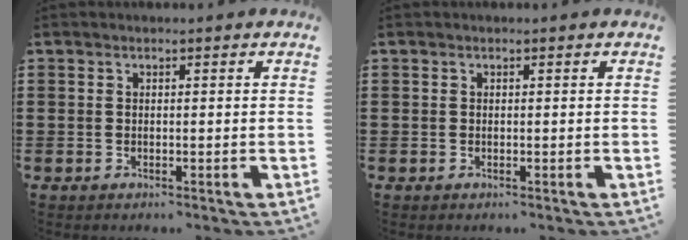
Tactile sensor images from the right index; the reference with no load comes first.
{"total": 0.0}